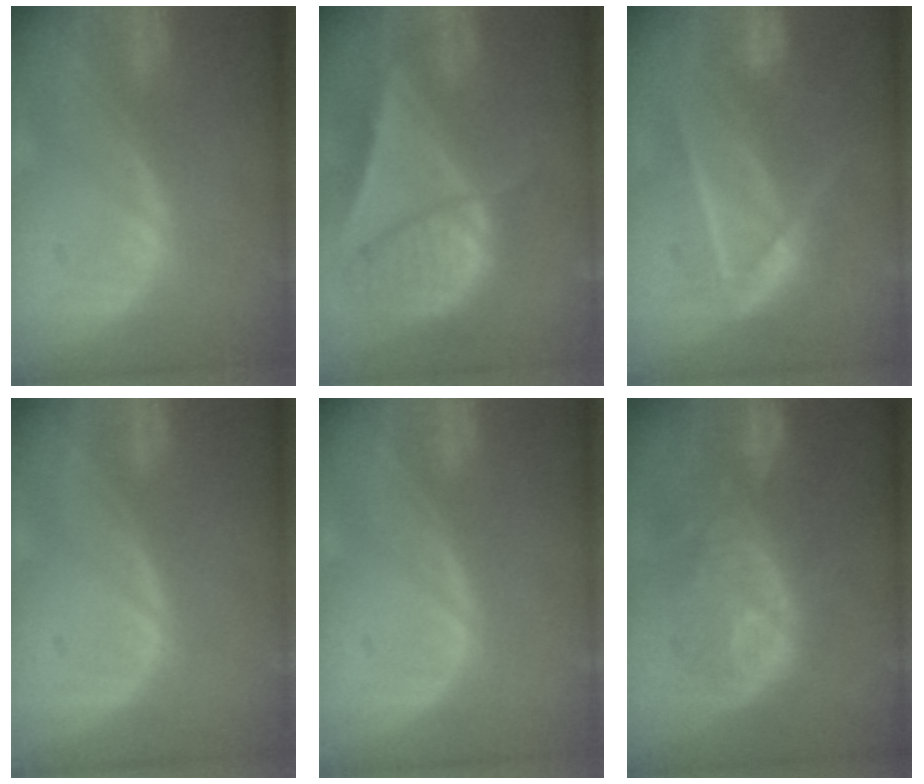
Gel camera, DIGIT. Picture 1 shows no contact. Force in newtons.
{"total": 9.5, "press": 8.1, "slide": 4.9}
{"total": 6.8, "press": 6.7, "slide": 1.2}
{"total": 0.0}
{"total": 0.0}
{"total": 10.2, "press": 10.1, "slide": 1.7}